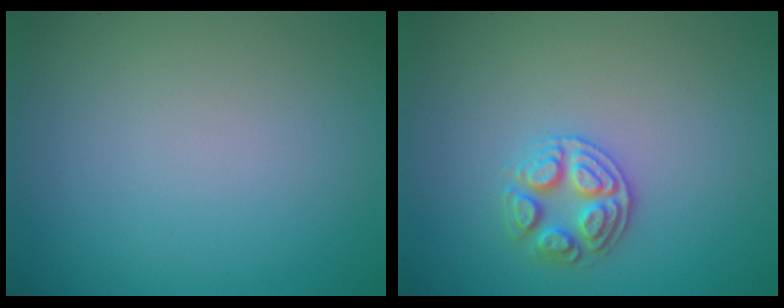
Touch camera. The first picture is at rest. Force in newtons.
{"total": 2.6, "press": 2.6, "slide": 0.4}